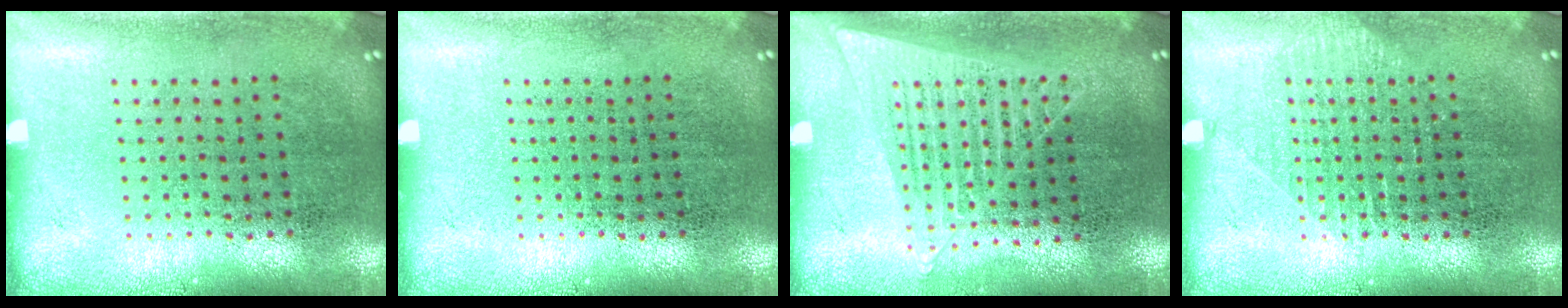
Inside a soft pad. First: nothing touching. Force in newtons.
{"total": 0.0}
{"total": 1.4, "press": 1.3, "slide": 0.4}
{"total": 1.0, "press": 1.0, "slide": 0.2}